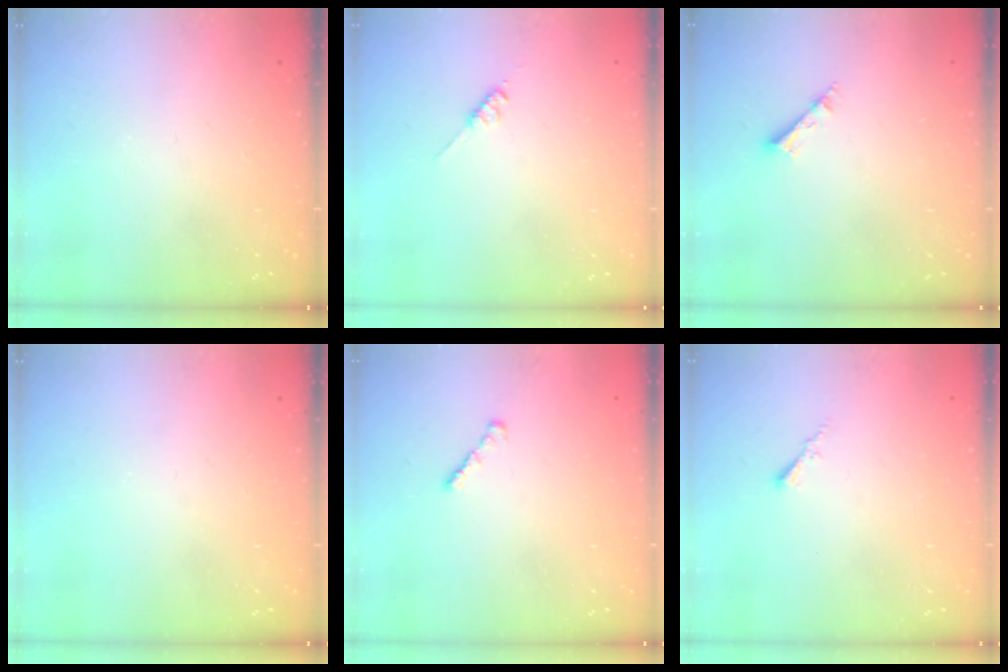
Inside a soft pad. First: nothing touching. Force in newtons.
{"total": 2.8, "press": 2.8, "slide": 0.5}
{"total": 2.3, "press": 2.3, "slide": 0.1}
{"total": 0.0}
{"total": 1.6, "press": 1.5, "slide": 0.5}
{"total": 0.5, "press": 0.4, "slide": 0.3}